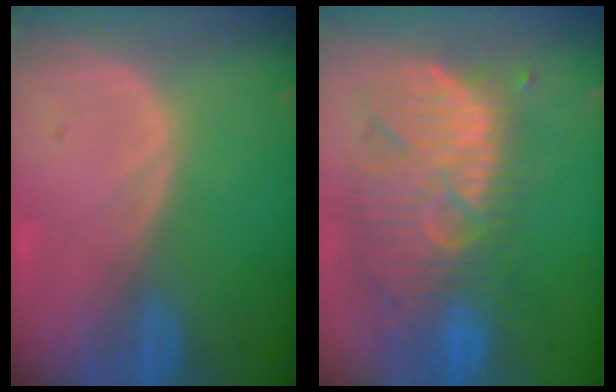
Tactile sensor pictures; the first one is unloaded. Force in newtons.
{"total": 12.1, "press": 11.0, "slide": 5.1}